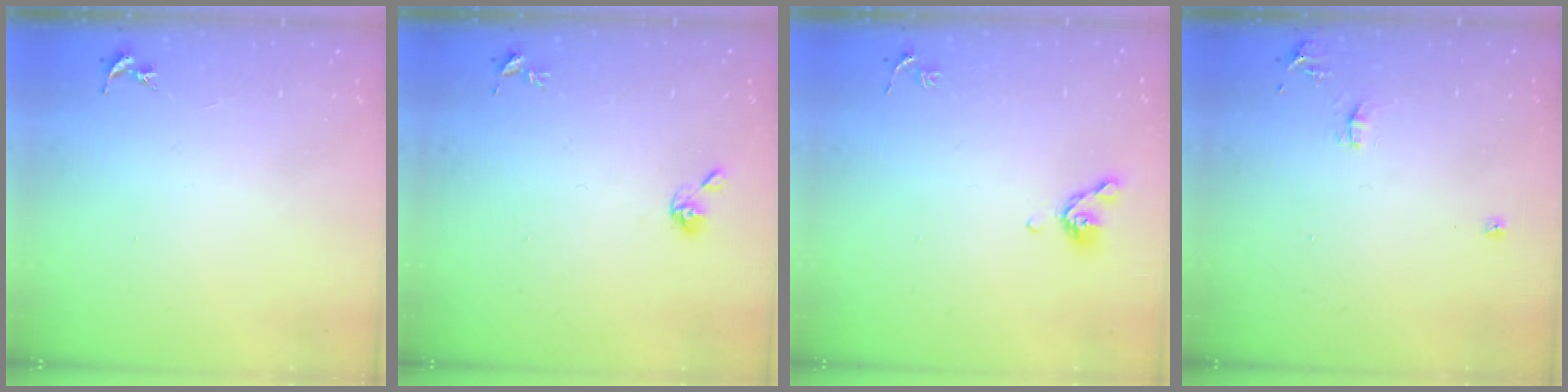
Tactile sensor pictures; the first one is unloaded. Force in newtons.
{"total": 5.2, "press": 5.1, "slide": 0.7}
{"total": 6.5, "press": 6.4, "slide": 1.3}
{"total": 6.9, "press": 6.9, "slide": 0.9}